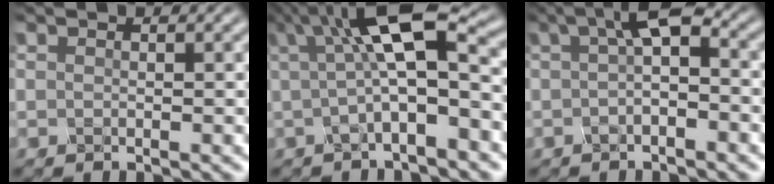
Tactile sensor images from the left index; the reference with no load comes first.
{"total": 7.9, "force": [1.5, 2.1, 7.4], "torque": [-0.116, 0.013, 0.014]}
{"total": 3.7, "force": [0.4, 1.0, 3.6], "torque": [-0.057, 0.008, -0.002]}